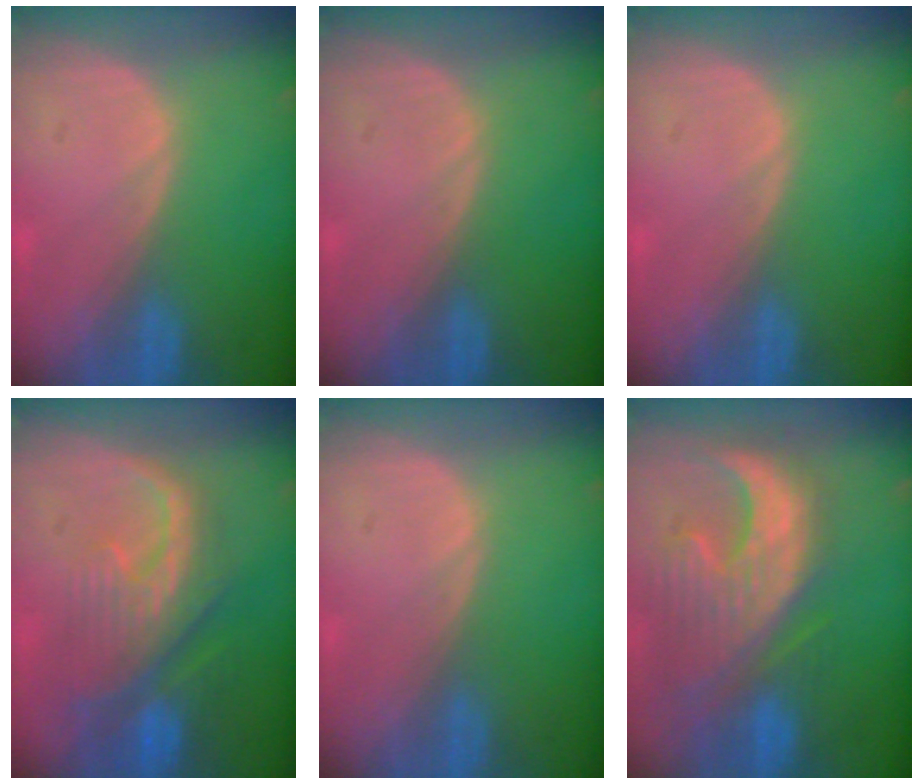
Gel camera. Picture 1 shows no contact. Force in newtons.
{"total": 0.0}
{"total": 0.0}
{"total": 10.3, "press": 9.1, "slide": 4.9}
{"total": 0.0}
{"total": 12.8, "press": 11.1, "slide": 6.2}